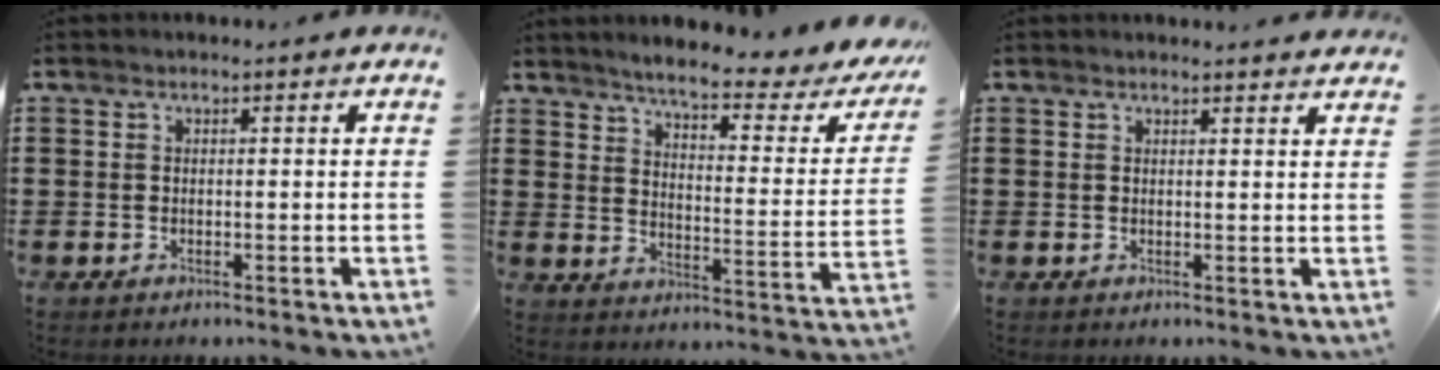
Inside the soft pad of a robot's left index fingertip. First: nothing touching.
{"total": 5.0, "force": [4.2, -0.1, 2.8], "torque": [-0.068, -0.033, 0.061]}
{"total": 1.4, "force": [1.4, 0.0, 0.2], "torque": [-0.006, 0.001, 0.027]}